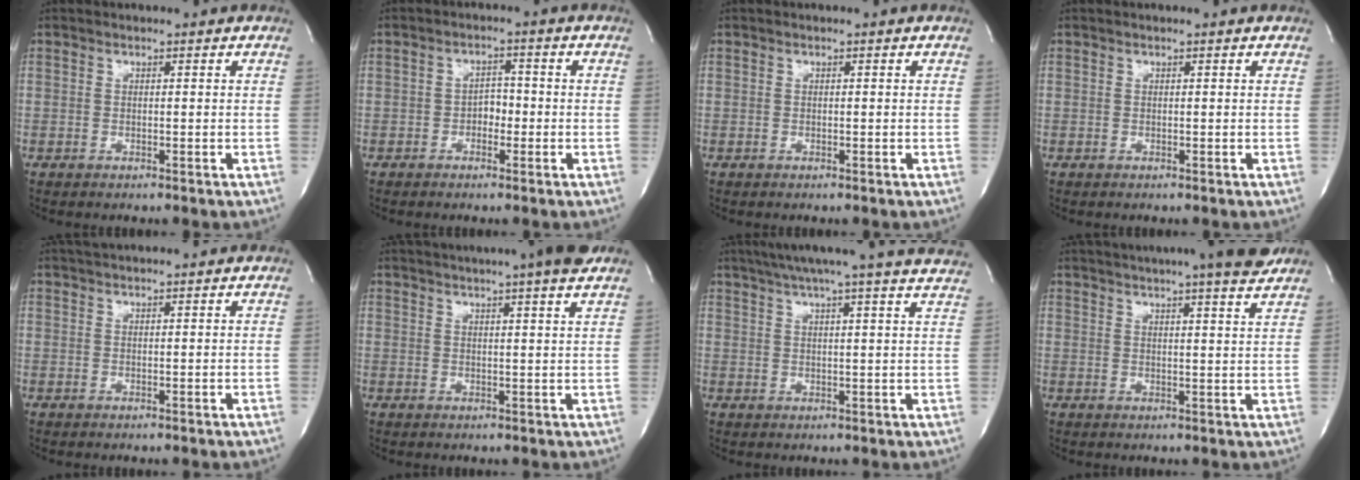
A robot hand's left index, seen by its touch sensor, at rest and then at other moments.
{"total": 2.7, "force": [-1.2, 1.7, 1.7], "torque": [-0.021, 0.005, -0.024]}
{"total": 0.0}
{"total": 0.0}
{"total": 2.8, "force": [2.6, -0.2, 1.1], "torque": [-0.012, 0.023, 0.045]}
{"total": 12.5, "force": [10.7, -0.6, 6.5], "torque": [-0.111, 0.009, 0.128]}
{"total": 22.5, "force": [20.1, -0.6, 10.1], "torque": [-0.165, -0.012, 0.250]}
{"total": 16.2, "force": [14.2, -0.1, 7.7], "torque": [-0.129, -0.001, 0.182]}